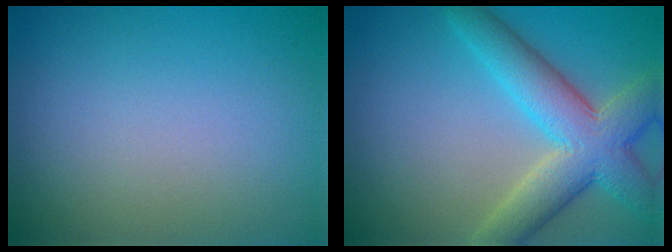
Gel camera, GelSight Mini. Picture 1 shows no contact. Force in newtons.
{"total": 7.1, "press": 7.0, "slide": 0.4}